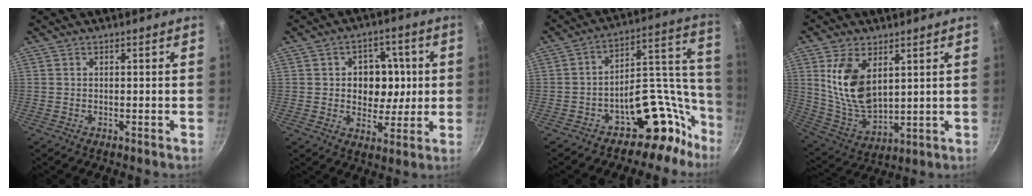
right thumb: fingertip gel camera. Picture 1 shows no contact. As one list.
[{"total": 10.3, "force": [0.9, 7.7, 6.8], "torque": [-0.039, 0.007, 0.016]}, {"total": 15.3, "force": [-9.7, 7.6, 9.0], "torque": [-0.054, 0.146, -0.147]}, {"total": 13.3, "force": [4.5, 7.3, 10.2], "torque": [-0.185, -0.026, 0.104]}]